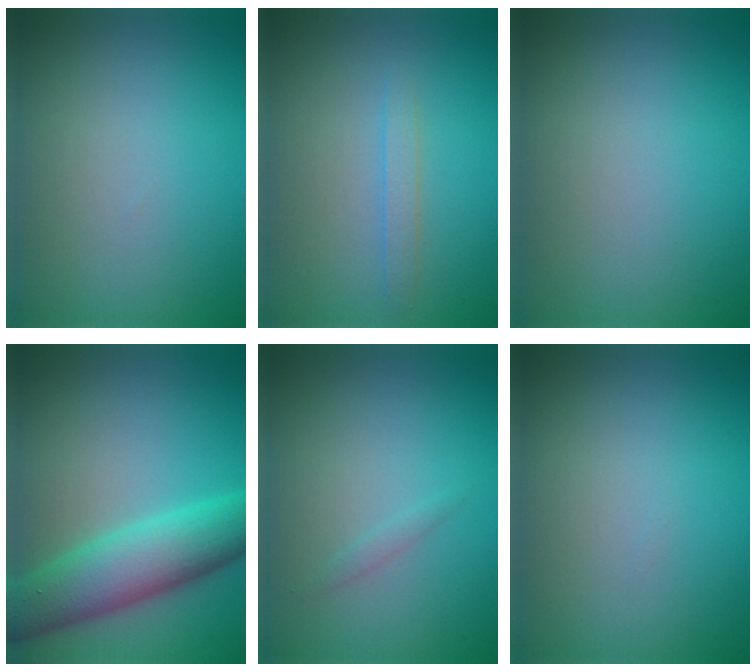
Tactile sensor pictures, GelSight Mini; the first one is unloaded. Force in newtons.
{"total": 1.2, "press": 1.2, "slide": 0.0}
{"total": 0.0}
{"total": 7.4, "press": 7.4, "slide": 0.1}
{"total": 0.7, "press": 0.7, "slide": 0.0}
{"total": 0.0}